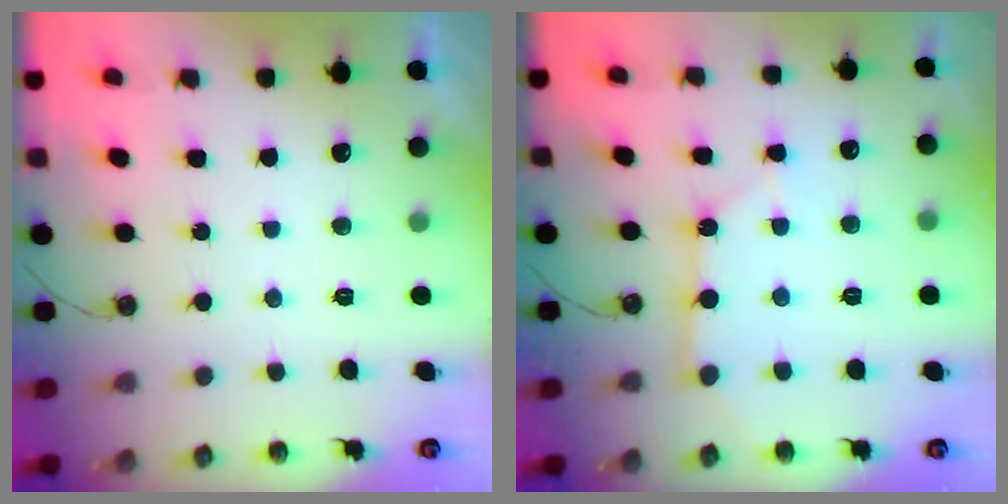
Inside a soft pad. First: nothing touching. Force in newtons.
{"total": 4.4, "press": 4.4, "slide": 0.3}